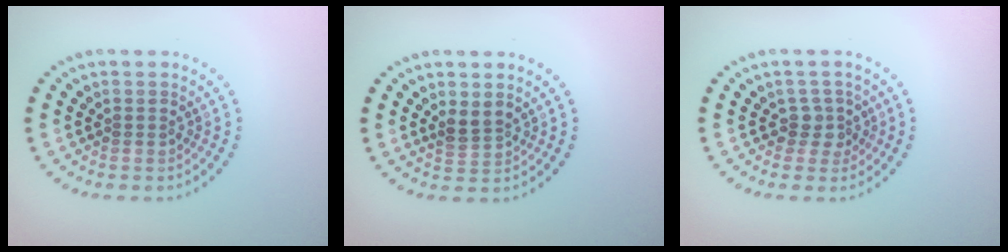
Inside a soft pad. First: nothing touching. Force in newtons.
{"total": 1.7, "press": 1.5, "slide": 0.9}
{"total": 1.8, "press": 1.4, "slide": 1.1}